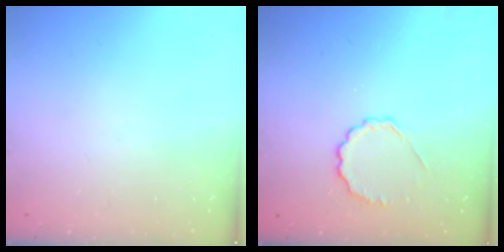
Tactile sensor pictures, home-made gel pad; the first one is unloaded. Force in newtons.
{"total": 5.1, "press": 4.8, "slide": 1.8}